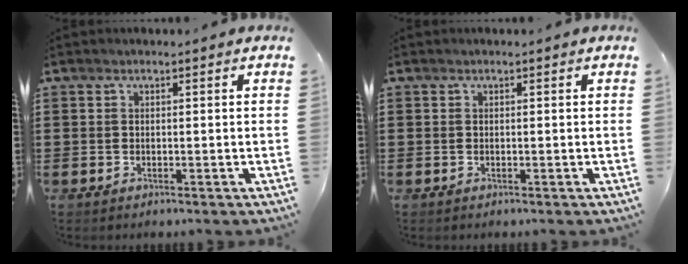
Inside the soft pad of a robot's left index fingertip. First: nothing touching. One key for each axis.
{"total": 0.0}